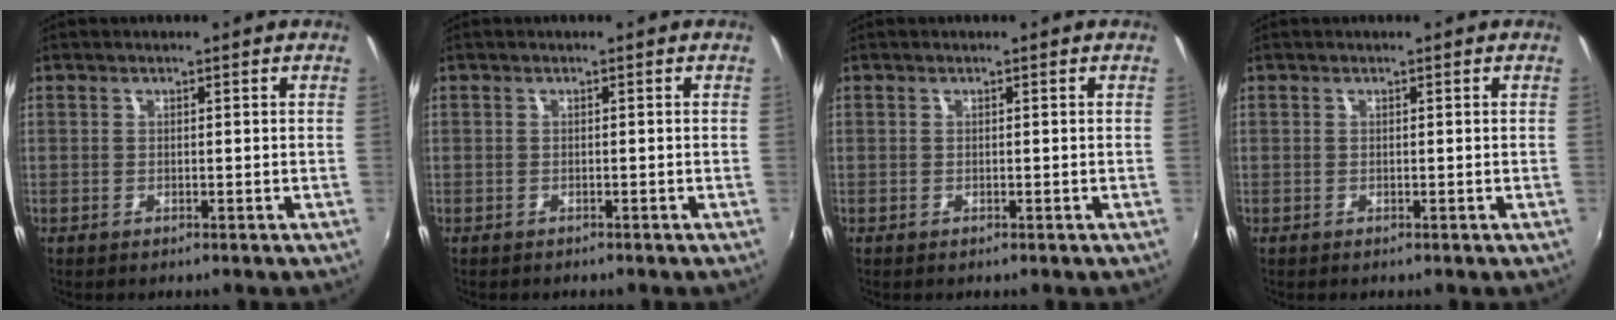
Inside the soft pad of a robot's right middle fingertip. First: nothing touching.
{"total": 0.6, "force": [-0.5, 0.3, 0.1], "torque": [-0.004, -0.002, -0.007]}
{"total": 0.0}
{"total": 0.0}